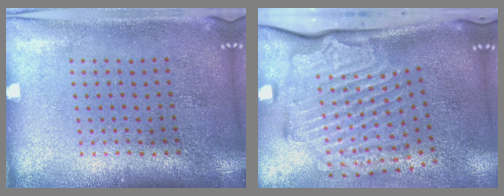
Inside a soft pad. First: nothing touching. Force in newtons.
{"total": 3.3, "press": 2.3, "slide": 2.4}